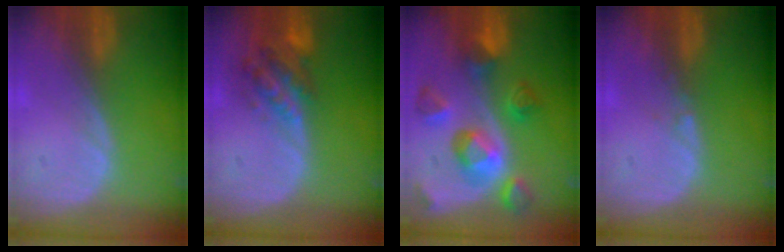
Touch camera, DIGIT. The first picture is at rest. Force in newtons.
{"total": 6.3, "press": 5.8, "slide": 2.5}
{"total": 10.2, "press": 9.0, "slide": 4.8}
{"total": 0.6, "press": 0.5, "slide": 0.4}